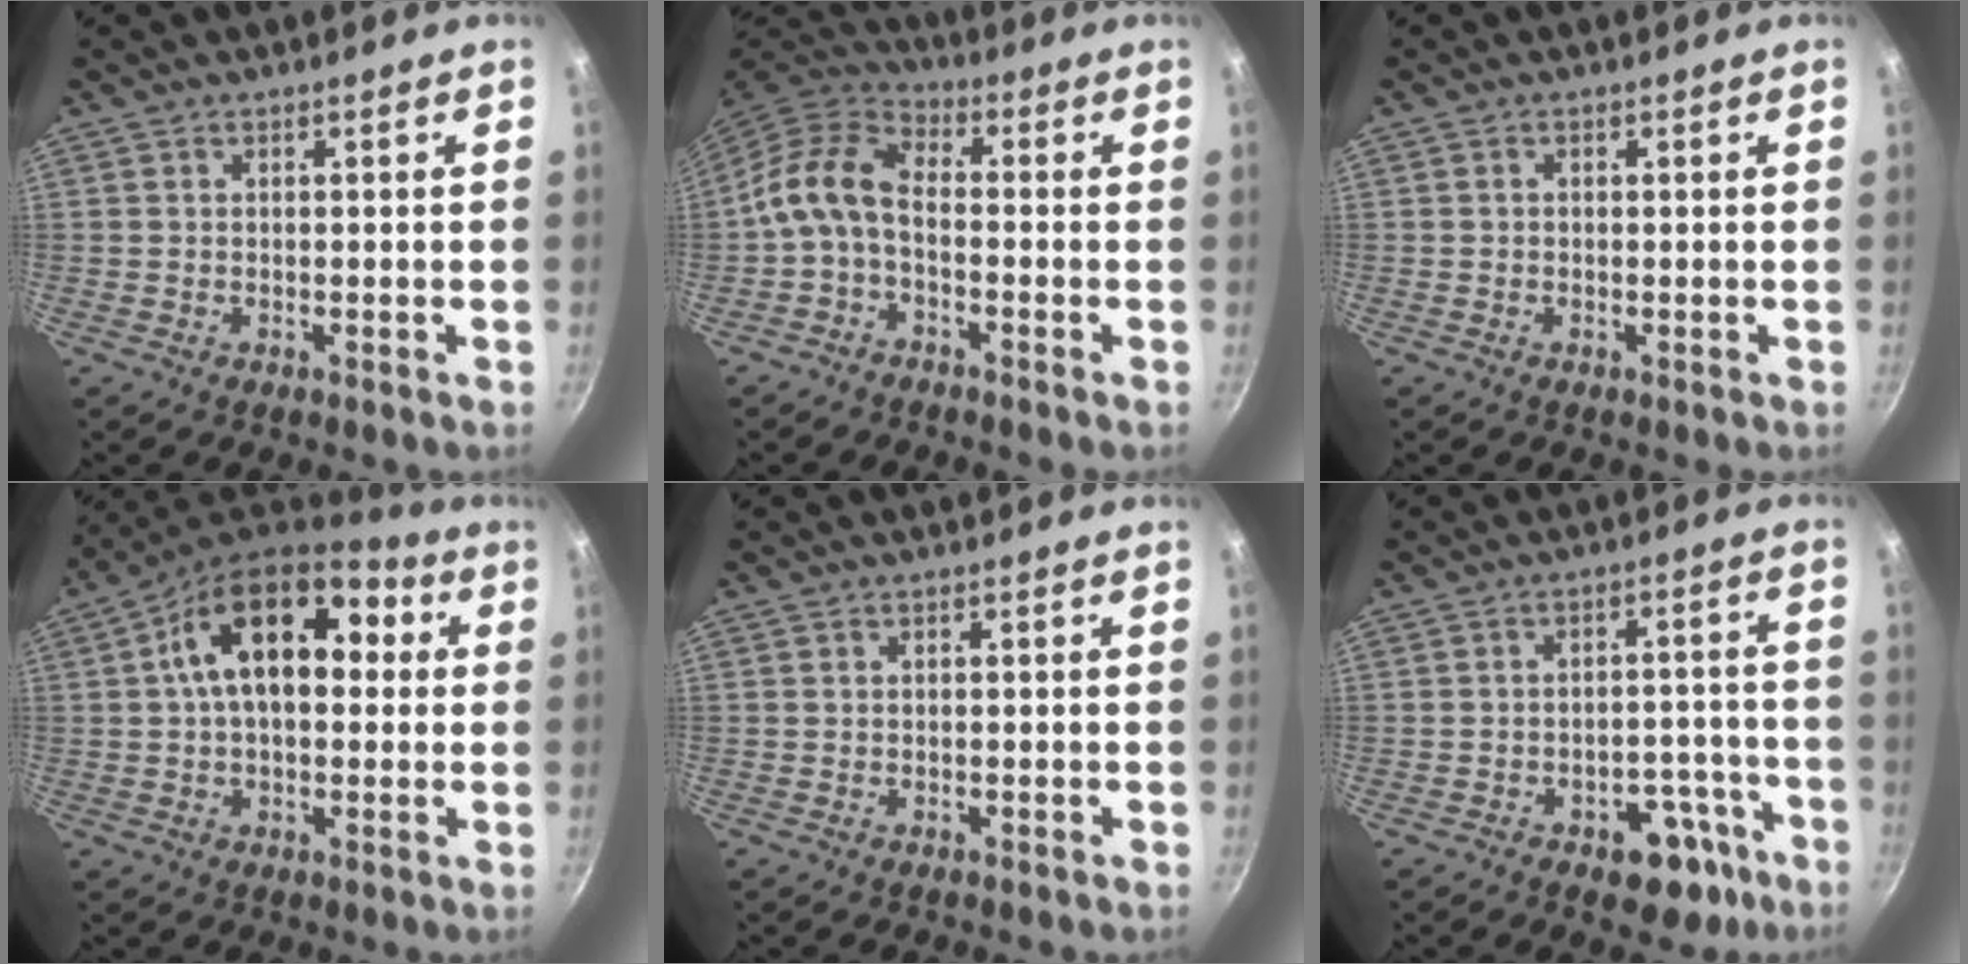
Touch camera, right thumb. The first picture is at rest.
{"total": 9.4, "force": [-1.8, 5.6, 7.4], "torque": [-0.146, 0.035, -0.052]}
{"total": 0.0}
{"total": 18.3, "force": [3.6, 10.7, 14.4], "torque": [-0.208, 0.033, 0.046]}
{"total": 0.0}
{"total": 8.7, "force": [-5.0, 5.0, 5.0], "torque": [-0.038, 0.047, -0.062]}